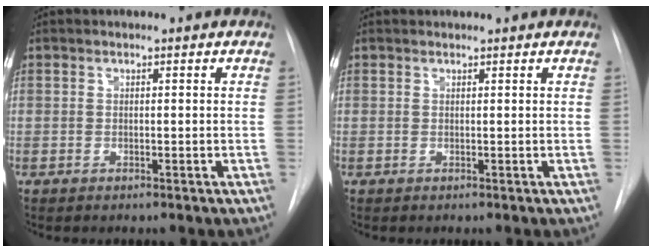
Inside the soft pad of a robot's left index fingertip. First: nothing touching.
{"total": 0.6, "force": [0.6, 0.1, 0.0], "torque": [-0.006, 0.014, 0.011]}